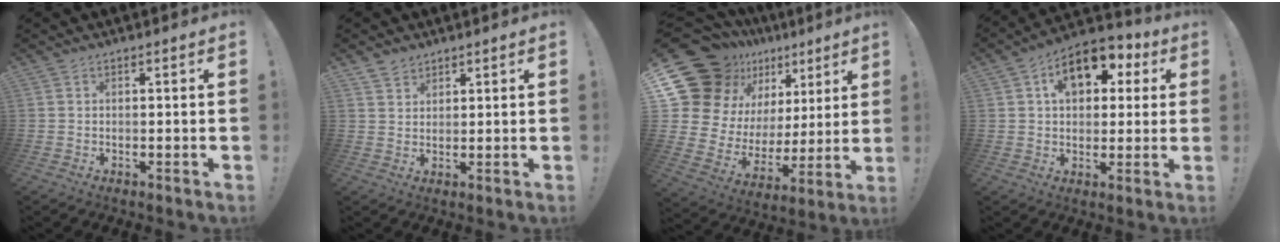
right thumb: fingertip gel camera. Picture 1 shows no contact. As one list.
[{"total": 3.5, "force": [3.0, 1.8, 0.3], "torque": [0.000, -0.017, 0.055]}, {"total": 18.6, "force": [12.1, 11.7, 7.9], "torque": [-0.112, -0.100, 0.258]}, {"total": 13.5, "force": [5.4, 9.0, 8.5], "torque": [-0.113, -0.017, 0.095]}]